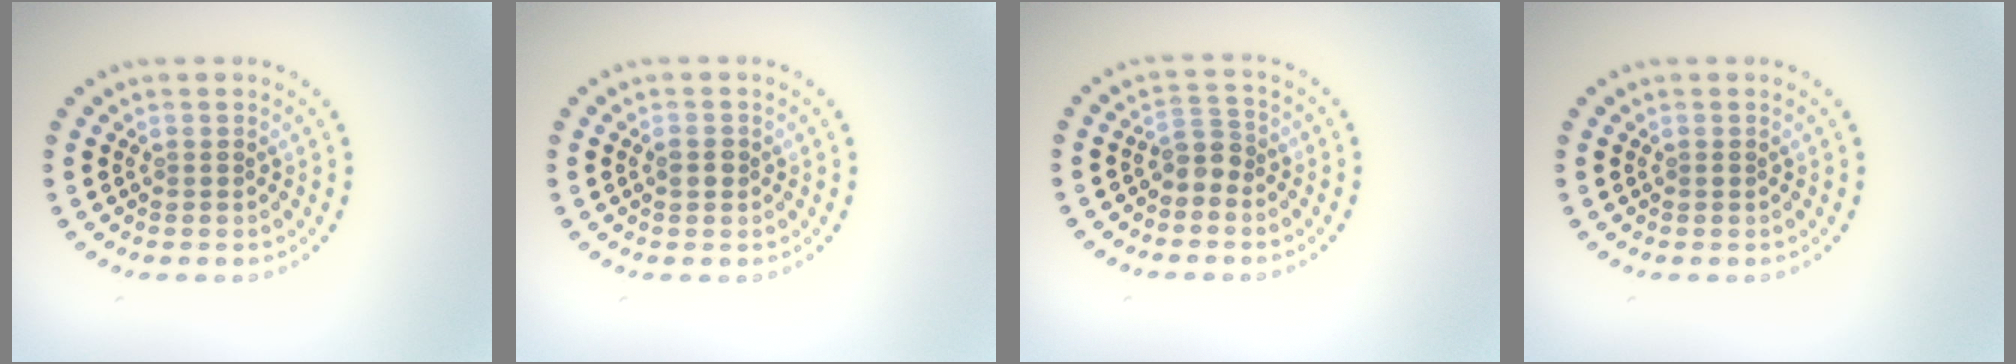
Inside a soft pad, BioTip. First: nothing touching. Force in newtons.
{"total": 1.2, "press": 1.2, "slide": 0.1}
{"total": 1.9, "press": 1.6, "slide": 1.1}
{"total": 0.0}